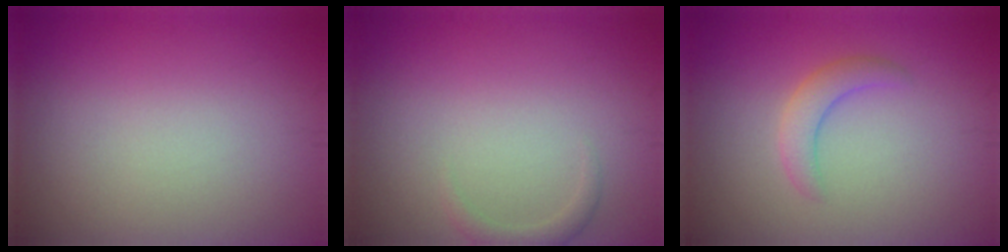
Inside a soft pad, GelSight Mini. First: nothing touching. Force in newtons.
{"total": 1.2, "press": 1.2, "slide": 0.2}
{"total": 2.3, "press": 2.3, "slide": 0.2}